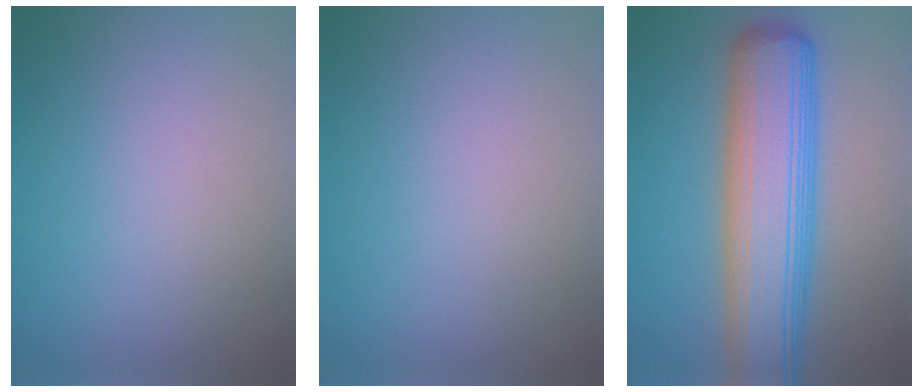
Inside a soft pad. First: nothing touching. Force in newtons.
{"total": 0.0}
{"total": 11.2, "press": 11.2, "slide": 0.4}